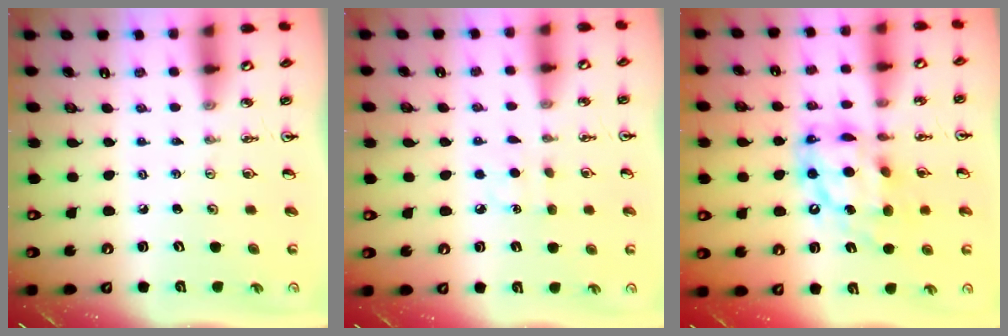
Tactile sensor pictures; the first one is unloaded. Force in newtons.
{"total": 4.7, "press": 4.7, "slide": 0.5}
{"total": 14.5, "press": 14.4, "slide": 1.5}